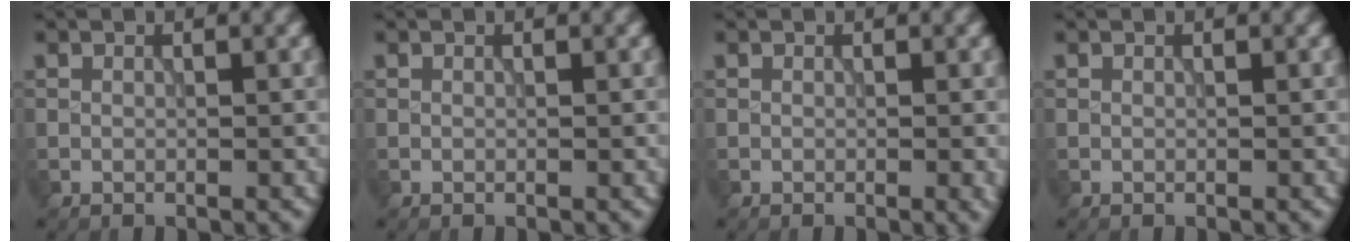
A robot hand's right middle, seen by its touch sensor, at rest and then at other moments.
{"total": 0.0}
{"total": 0.7, "force": [-0.1, 0.1, 0.7], "torque": [-0.008, -0.002, -0.002]}
{"total": 0.0}